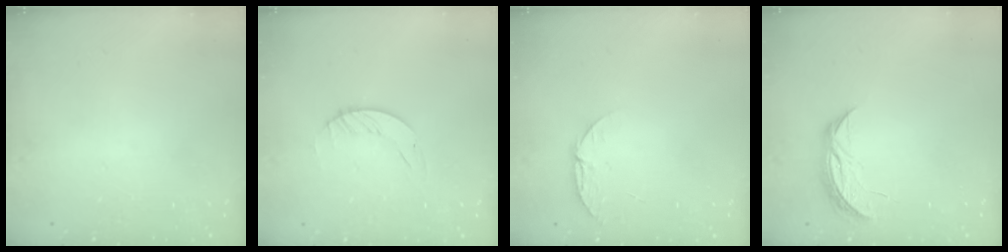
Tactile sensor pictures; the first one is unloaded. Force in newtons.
{"total": 1.9, "press": 1.9, "slide": 0.2}
{"total": 5.6, "press": 5.6, "slide": 0.6}
{"total": 5.8, "press": 5.8, "slide": 0.6}